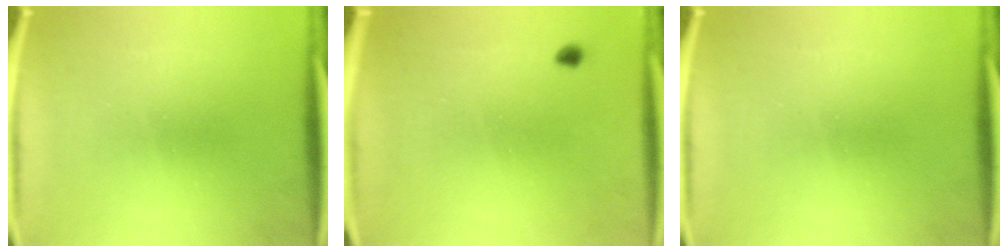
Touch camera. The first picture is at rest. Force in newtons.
{"total": 0.8}
{"total": 0.0}